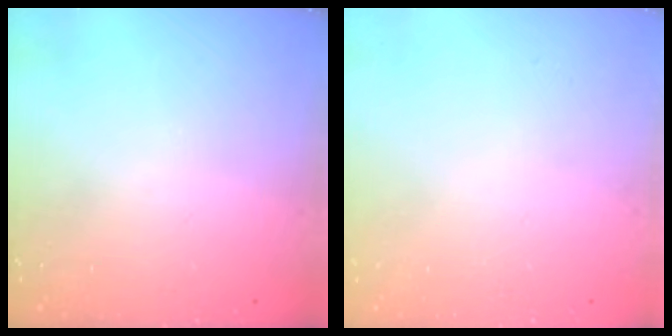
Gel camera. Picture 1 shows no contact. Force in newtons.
{"total": 0.0}